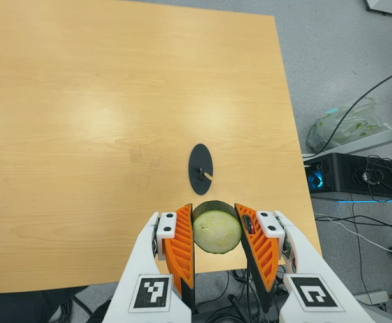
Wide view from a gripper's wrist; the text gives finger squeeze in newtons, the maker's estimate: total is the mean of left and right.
{"total": 12.0, "left": 12.3, "right": 11.7}